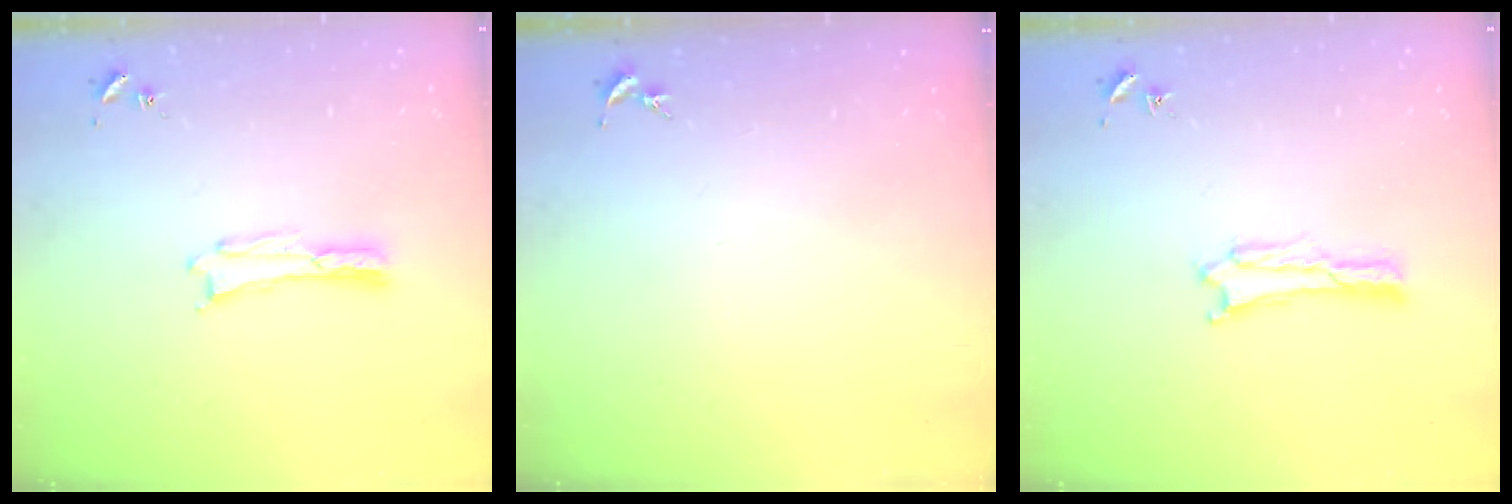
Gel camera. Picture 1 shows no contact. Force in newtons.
{"total": 0.0}
{"total": 1.9, "press": 1.9, "slide": 0.1}